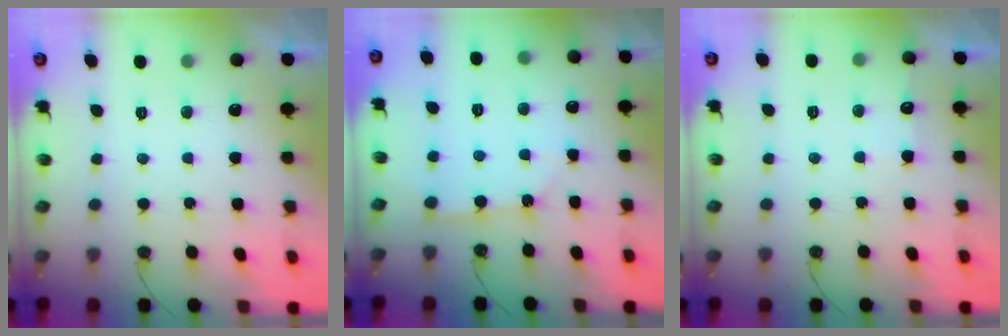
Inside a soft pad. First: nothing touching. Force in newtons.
{"total": 3.1, "press": 3.1, "slide": 0.1}
{"total": 5.1, "press": 5.0, "slide": 0.5}